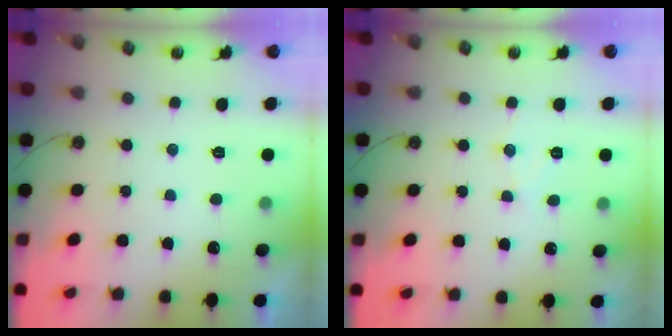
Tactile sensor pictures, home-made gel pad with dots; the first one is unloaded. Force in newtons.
{"total": 6.4, "press": 6.4, "slide": 0.1}